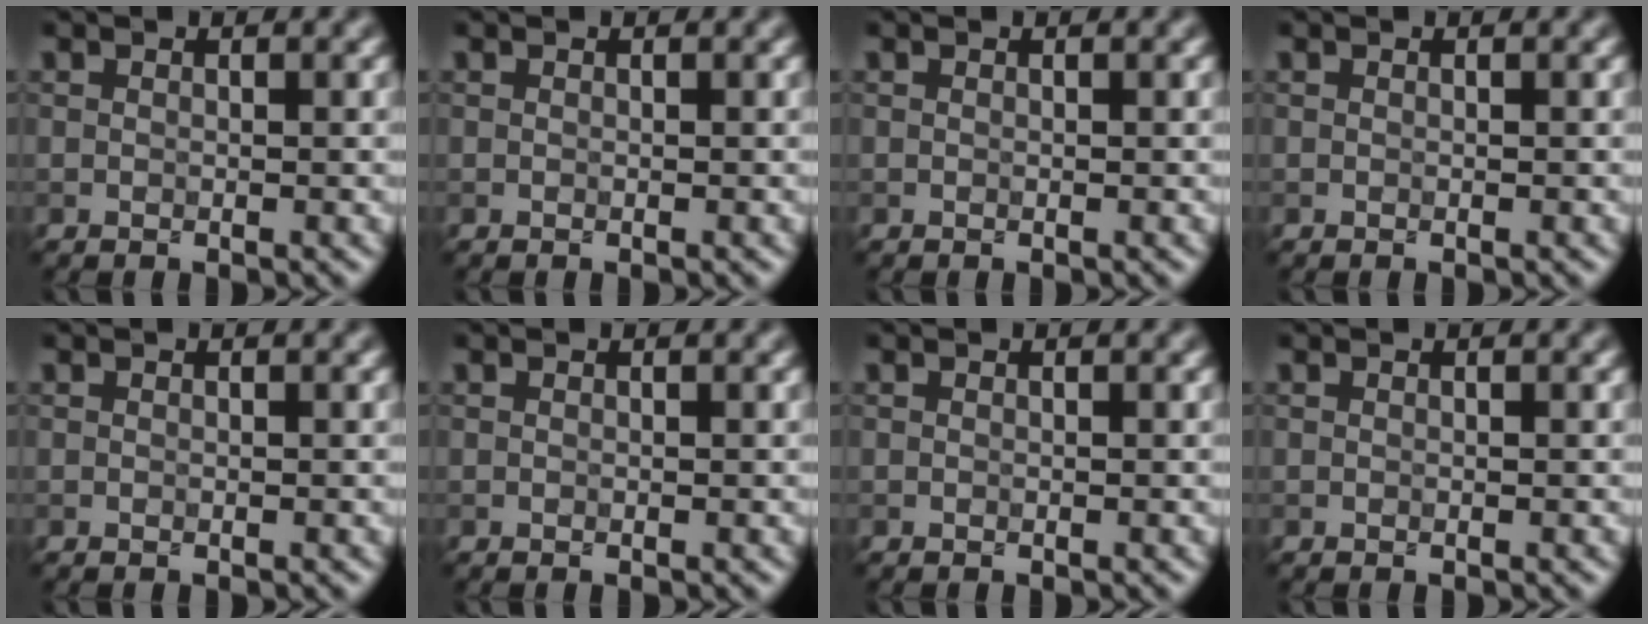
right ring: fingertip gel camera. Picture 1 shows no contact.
{"total": 0.0}
{"total": 0.0}
{"total": 0.0}
{"total": 0.0}
{"total": 0.0}
{"total": 0.0}
{"total": 0.0}